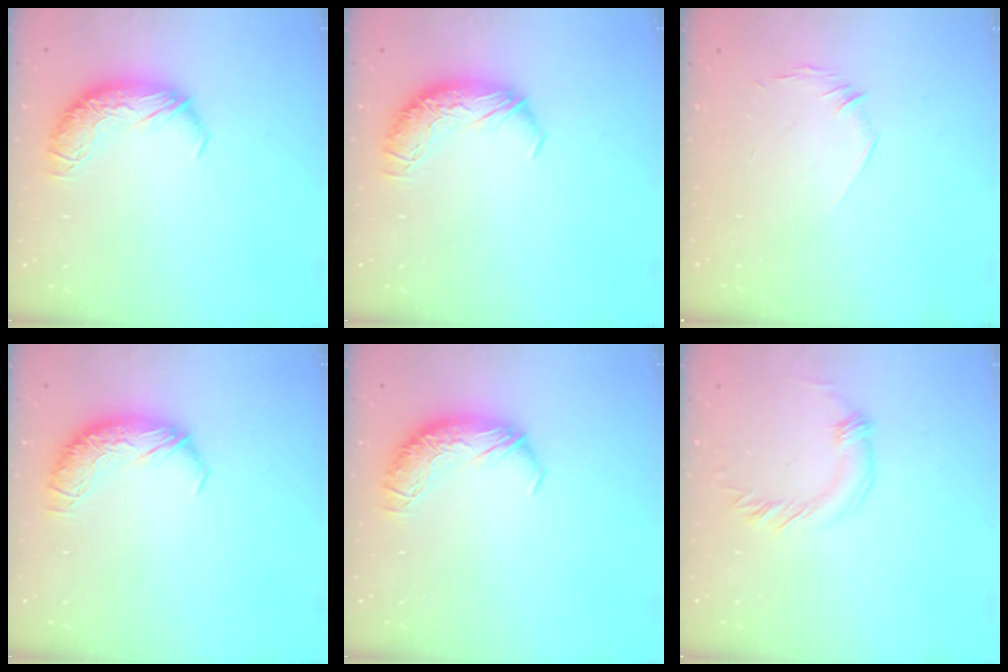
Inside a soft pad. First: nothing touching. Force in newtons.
{"total": 0.0}
{"total": 6.2, "press": 6.1, "slide": 1.0}
{"total": 0.0}
{"total": 0.0}
{"total": 2.1, "press": 2.0, "slide": 0.5}